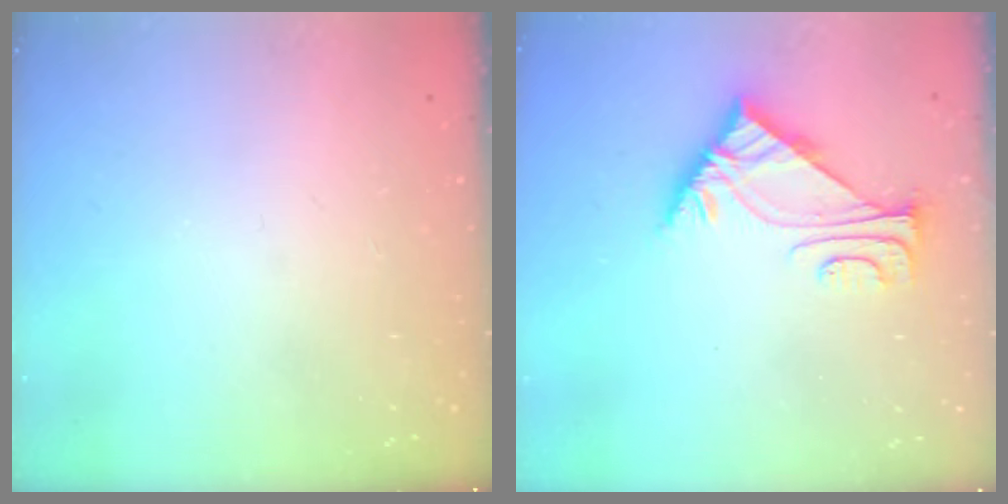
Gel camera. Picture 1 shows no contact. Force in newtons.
{"total": 5.8, "press": 5.7, "slide": 0.6}